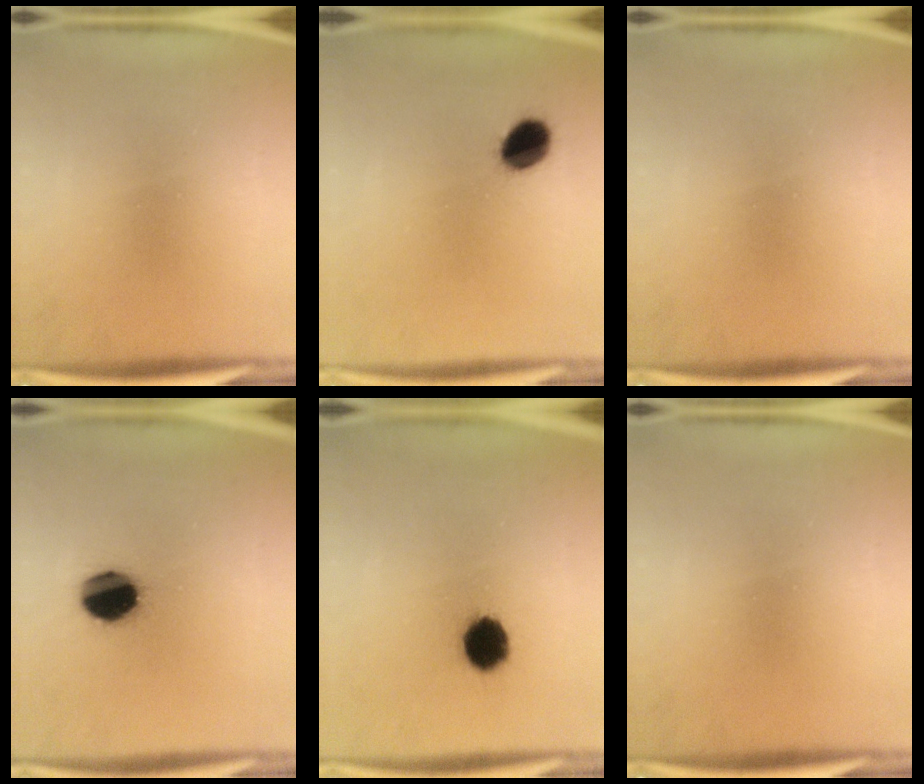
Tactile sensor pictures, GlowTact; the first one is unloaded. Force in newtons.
{"total": 6.9}
{"total": 0.0}
{"total": 11.5}
{"total": 7.5}
{"total": 0.0}